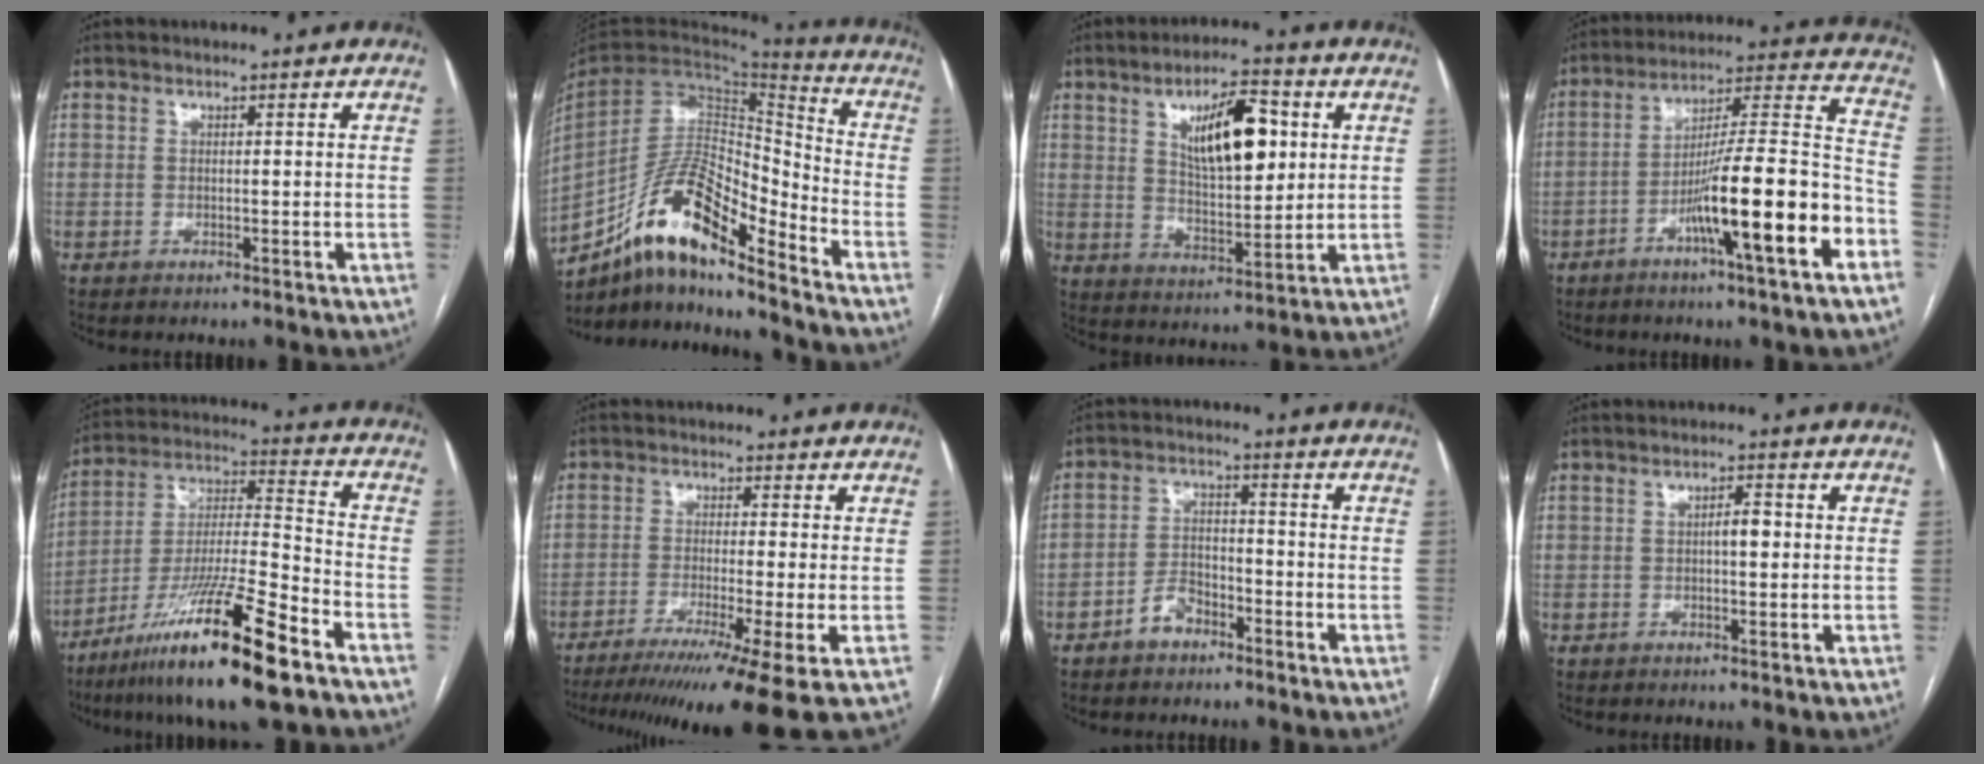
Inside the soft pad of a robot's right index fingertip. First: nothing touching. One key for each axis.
{"total": 16.7, "fx": -11.6, "fy": 4.0, "fz": 11.4, "tx": -0.212, "ty": 0.022, "tz": -0.207}
{"total": 11.8, "fx": 3.9, "fy": 3.9, "fz": 10.5, "tx": -0.175, "ty": 0.007, "tz": 0.071}
{"total": 17.0, "fx": -7.3, "fy": 0.4, "fz": 15.3, "tx": -0.242, "ty": 0.004, "tz": -0.119}
{"total": 19.8, "fx": -12.5, "fy": 0.9, "fz": 15.3, "tx": -0.289, "ty": -0.036, "tz": -0.224}
{"total": 13.3, "fx": -9.2, "fy": -1.9, "fz": 9.4, "tx": -0.127, "ty": -0.039, "tz": -0.143}
{"total": 4.8, "fx": -3.1, "fy": 2.8, "fz": 2.3, "tx": -0.044, "ty": 0.013, "tz": -0.057}
{"total": 2.4, "fx": 0.0, "fy": 0.7, "fz": 2.3, "tx": -0.035, "ty": 0.005, "tz": -0.001}